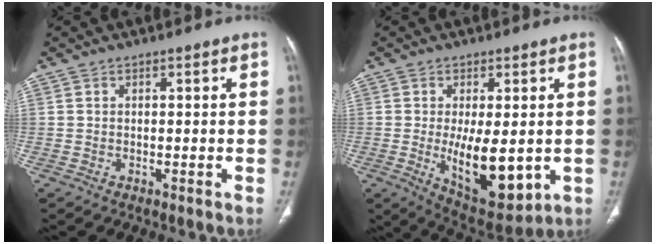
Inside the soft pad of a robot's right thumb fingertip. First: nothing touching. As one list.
[{"total": 13.2, "force": [-1.7, 5.7, 11.7], "torque": [-0.165, -0.026, -0.008]}]